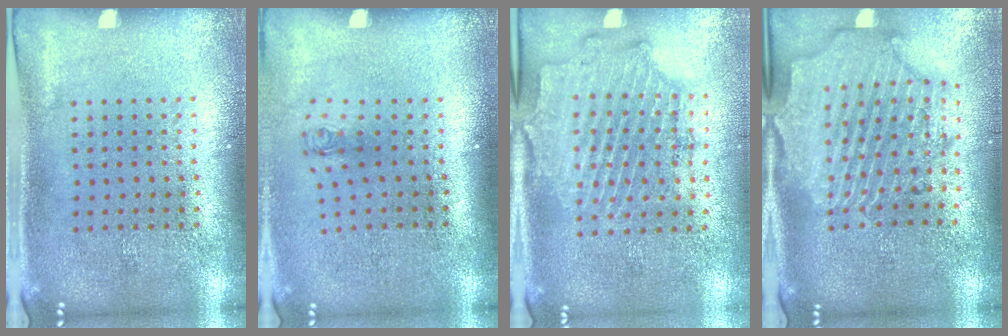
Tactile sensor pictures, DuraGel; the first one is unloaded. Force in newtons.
{"total": 0.7, "press": 0.3, "slide": 0.6}
{"total": 1.8, "press": 1.6, "slide": 0.7}
{"total": 3.0, "press": 2.6, "slide": 1.5}